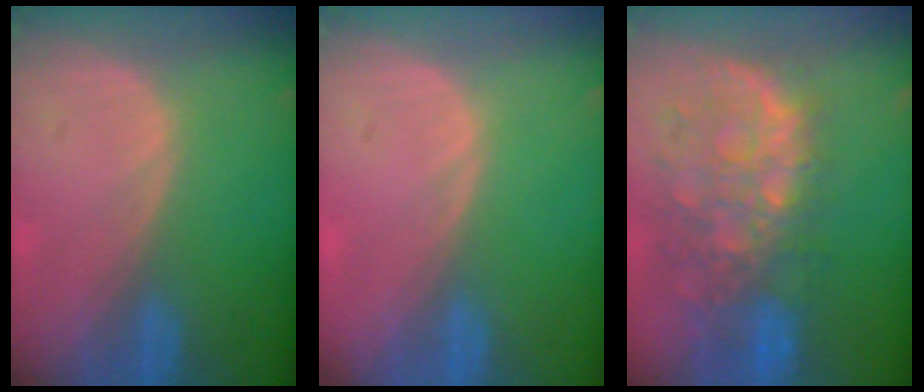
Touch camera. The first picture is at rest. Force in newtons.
{"total": 0.0}
{"total": 11.2, "press": 9.8, "slide": 5.6}